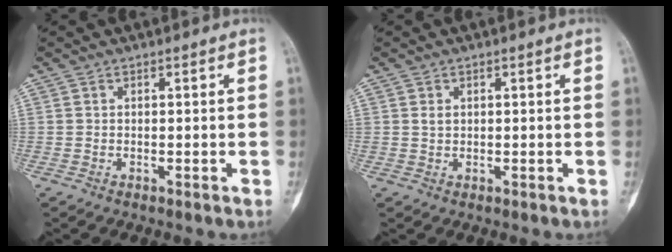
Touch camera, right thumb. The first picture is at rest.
{"total": 1.0, "force": [0.3, 0.7, 0.7], "torque": [-0.011, 0.002, 0.008]}